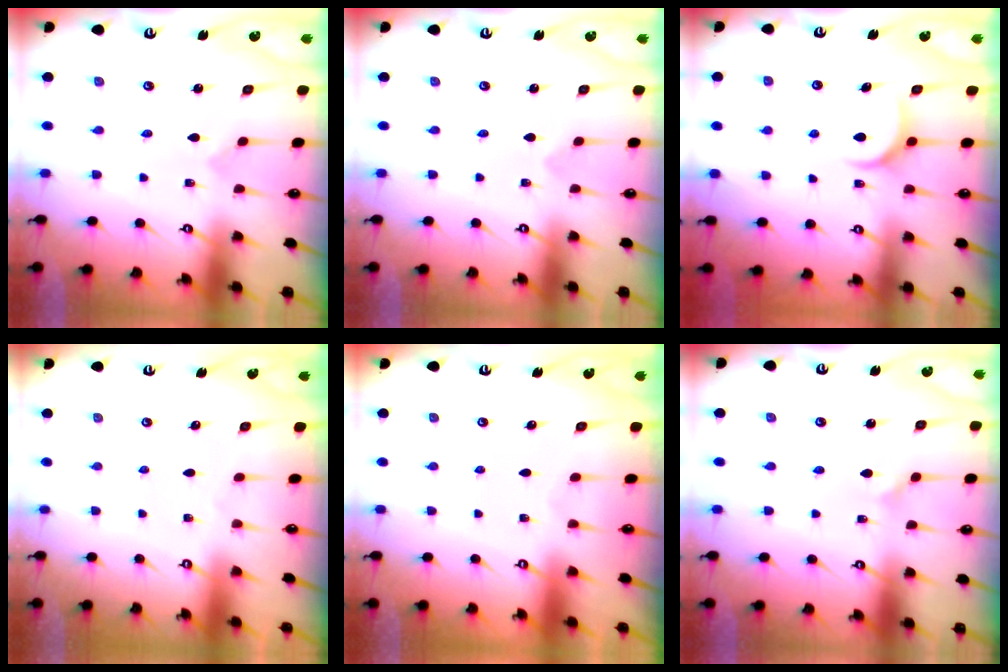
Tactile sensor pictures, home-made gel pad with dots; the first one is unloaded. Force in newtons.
{"total": 0.0}
{"total": 7.5, "press": 7.4, "slide": 1.0}
{"total": 0.0}
{"total": 0.0}
{"total": 2.4, "press": 2.4, "slide": 0.1}